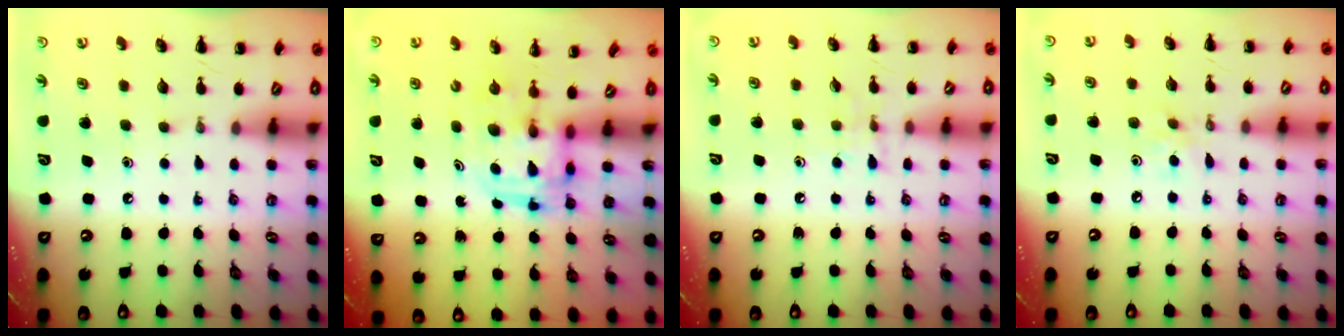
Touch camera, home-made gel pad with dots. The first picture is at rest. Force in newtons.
{"total": 3.0, "press": 3.0, "slide": 0.3}
{"total": 5.2, "press": 5.0, "slide": 1.2}
{"total": 3.0, "press": 2.9, "slide": 0.9}